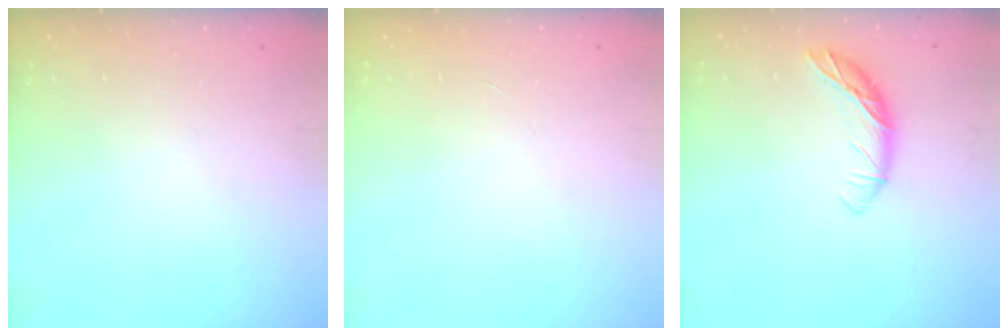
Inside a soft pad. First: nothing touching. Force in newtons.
{"total": 0.0}
{"total": 10.5, "press": 10.5, "slide": 0.3}